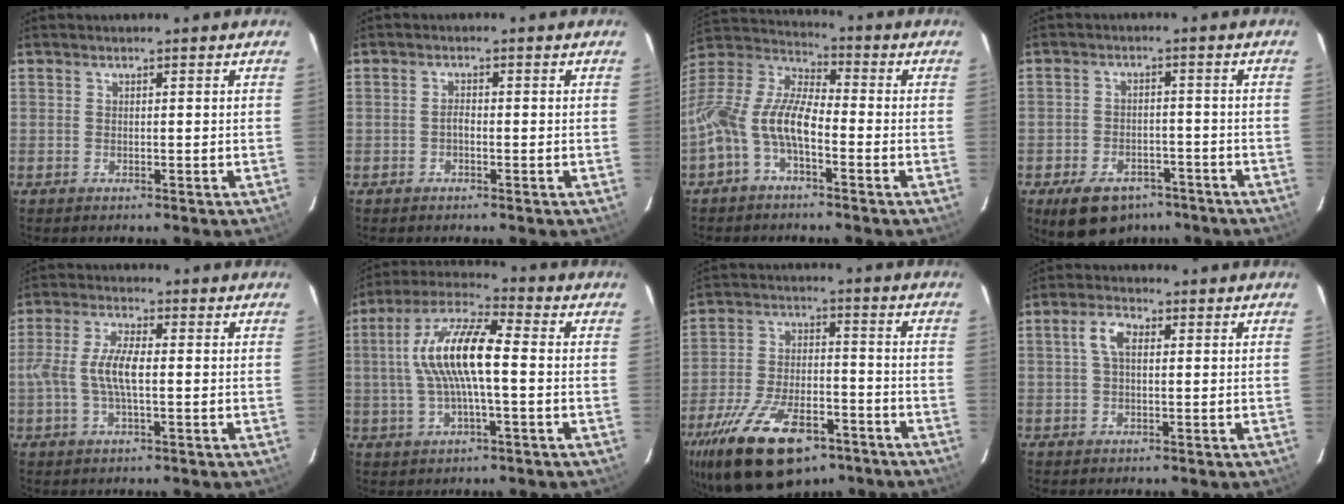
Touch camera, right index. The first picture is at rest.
{"total": 1.1, "force": [-0.6, 0.6, 0.8], "torque": [-0.015, 0.005, -0.011]}
{"total": 13.0, "force": [-4.7, 5.5, 10.9], "torque": [-0.223, 0.009, -0.102]}
{"total": 11.6, "force": [-7.8, 7.1, 5.0], "torque": [-0.117, 0.008, -0.102]}
{"total": 7.4, "force": [-0.6, 2.3, 7.0], "torque": [-0.144, 0.007, -0.011]}
{"total": 13.7, "force": [0.3, 3.5, 13.3], "torque": [-0.256, 0.017, -0.001]}
{"total": 22.6, "force": [-14.5, 10.5, 13.8], "torque": [-0.286, -0.027, -0.230]}
{"total": 4.1, "force": [0.8, 2.1, 3.3], "torque": [-0.066, 0.012, 0.015]}